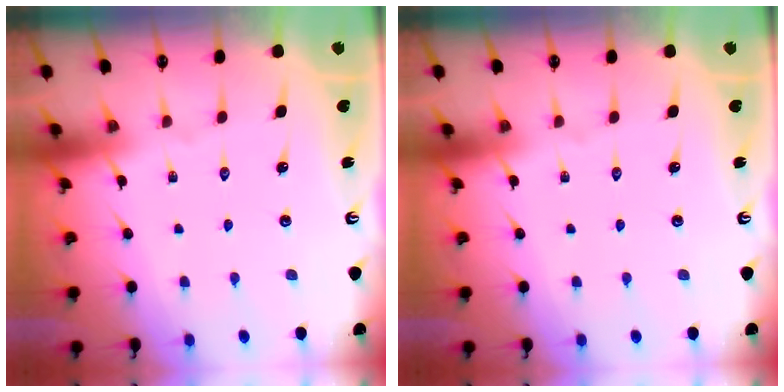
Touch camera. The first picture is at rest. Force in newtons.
{"total": 0.0}